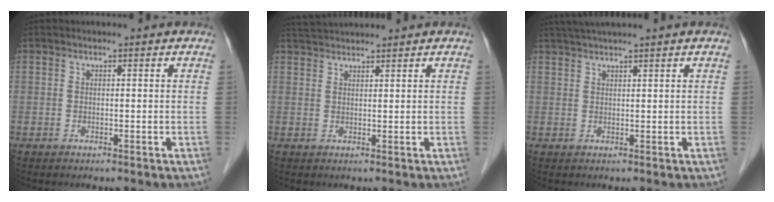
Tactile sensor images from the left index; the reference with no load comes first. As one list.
[{"total": 4.0, "force": [3.9, -0.4, 0.9], "torque": [-0.017, 0.031, 0.074]}, {"total": 4.8, "force": [3.9, -1.1, 2.5], "torque": [-0.038, 0.027, 0.072]}]